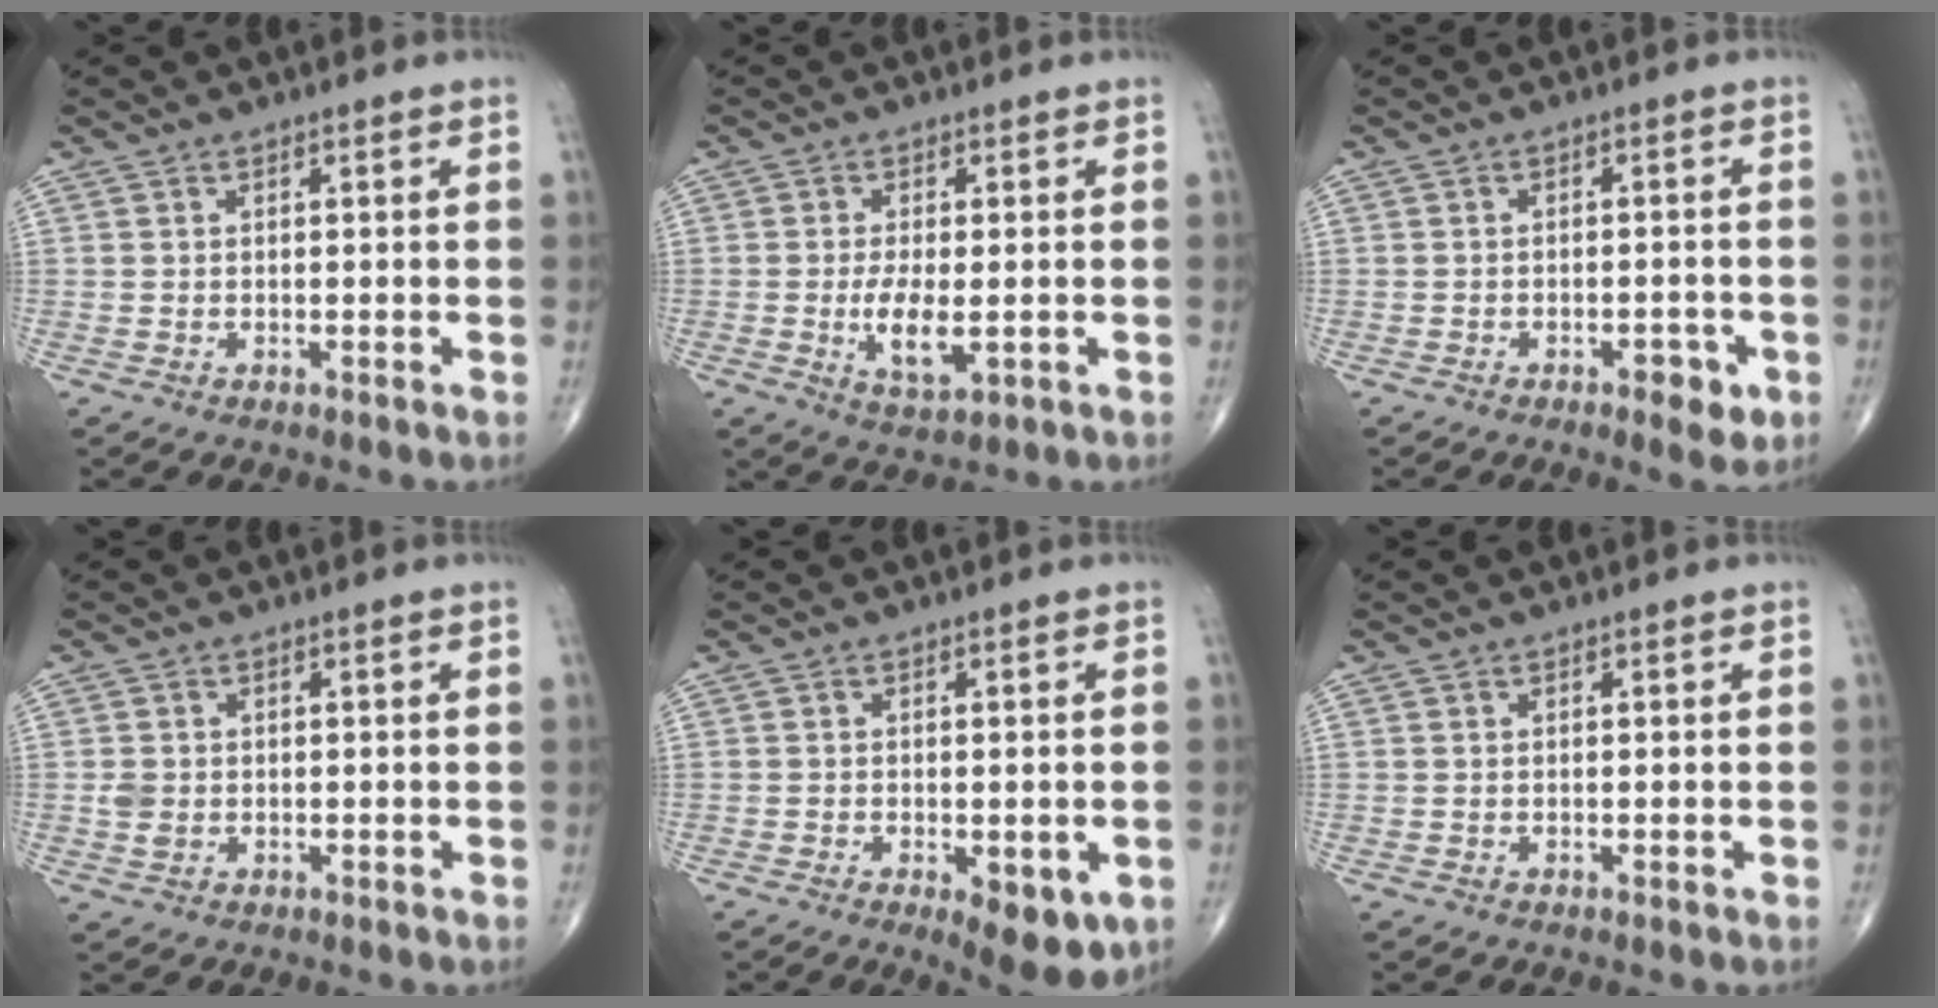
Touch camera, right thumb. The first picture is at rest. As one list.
[{"total": 6.2, "force": [-1.0, 2.5, 5.6], "torque": [-0.107, -0.014, -0.014]}, {"total": 4.5, "force": [-2.2, 2.1, 3.4], "torque": [-0.032, 0.008, -0.026]}, {"total": 2.3, "force": [-0.2, 1.9, 1.3], "torque": [-0.023, 0.001, -0.001]}, {"total": 8.3, "force": [-2.9, 3.5, 6.9], "torque": [-0.080, -0.008, -0.032]}, {"total": 0.0}]